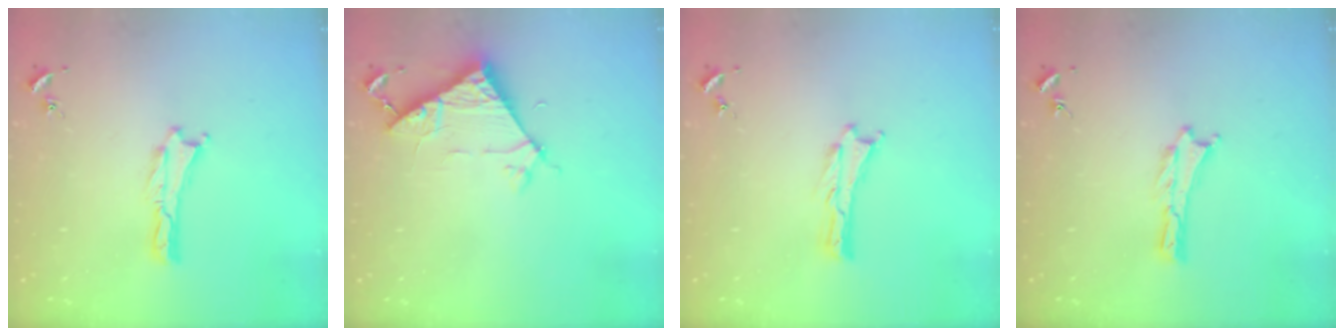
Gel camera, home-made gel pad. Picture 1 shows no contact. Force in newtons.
{"total": 6.7, "press": 6.7, "slide": 0.3}
{"total": 0.0}
{"total": 0.0}